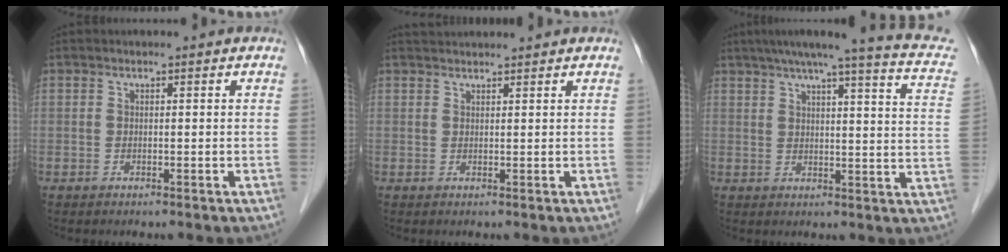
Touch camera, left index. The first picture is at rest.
{"total": 3.1, "force": [3.0, 0.1, 0.5], "torque": [-0.008, 0.033, 0.053]}
{"total": 17.4, "force": [13.2, 1.5, 11.3], "torque": [-0.158, 0.007, 0.146]}